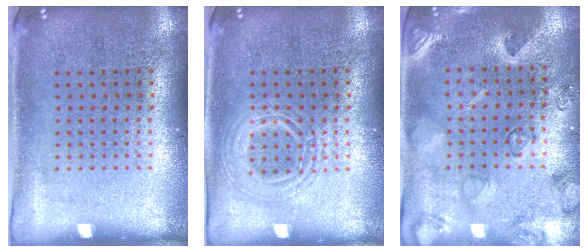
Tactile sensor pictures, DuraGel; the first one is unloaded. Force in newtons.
{"total": 2.3, "press": 2.3, "slide": 0.2}
{"total": 2.3, "press": 2.0, "slide": 1.1}